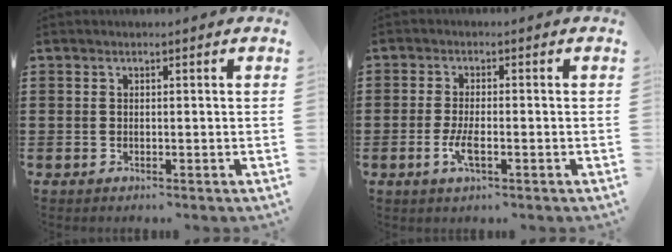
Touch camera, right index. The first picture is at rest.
{"total": 3.6, "force": [-1.3, 0.9, 3.2], "torque": [-0.065, -0.003, -0.027]}